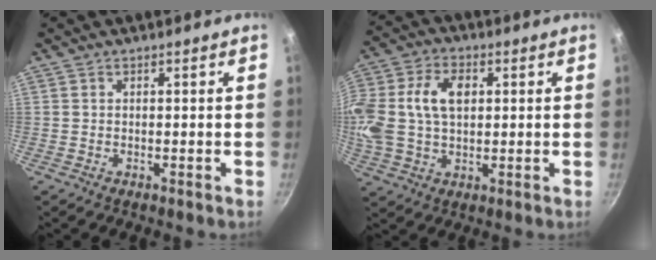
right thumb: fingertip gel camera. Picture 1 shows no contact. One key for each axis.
{"total": 17.8, "fx": 3.0, "fy": 12.3, "fz": 12.5, "tx": -0.277, "ty": 0.032, "tz": 0.050}